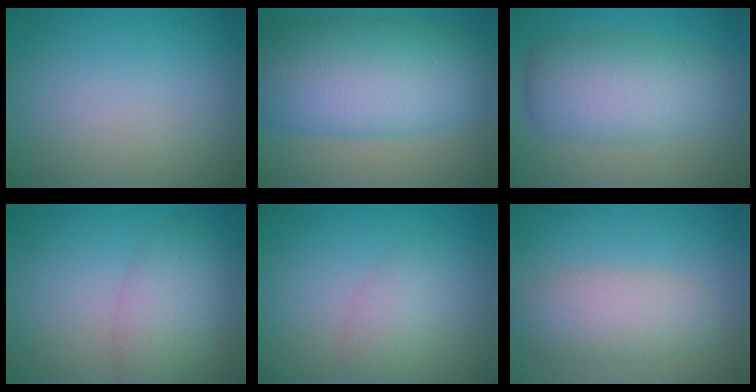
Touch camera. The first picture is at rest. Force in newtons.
{"total": 11.7, "press": 11.7, "slide": 0.4}
{"total": 7.0, "press": 7.0, "slide": 0.1}
{"total": 4.0, "press": 4.0, "slide": 0.2}
{"total": 2.1, "press": 2.1, "slide": 0.0}
{"total": 4.3, "press": 4.3, "slide": 0.5}